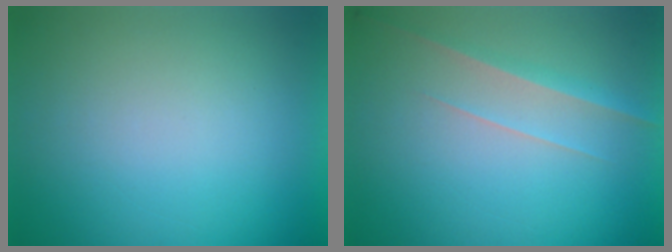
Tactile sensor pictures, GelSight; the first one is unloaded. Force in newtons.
{"total": 2.9}